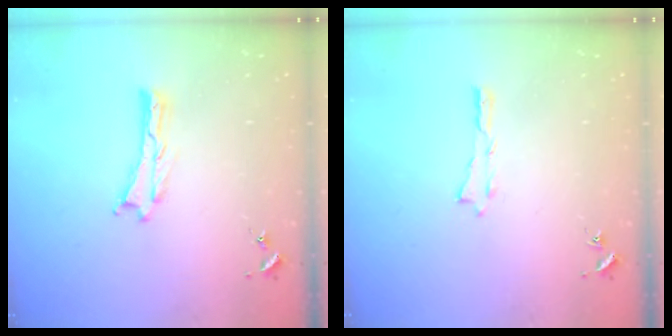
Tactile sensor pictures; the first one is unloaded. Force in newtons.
{"total": 0.0}